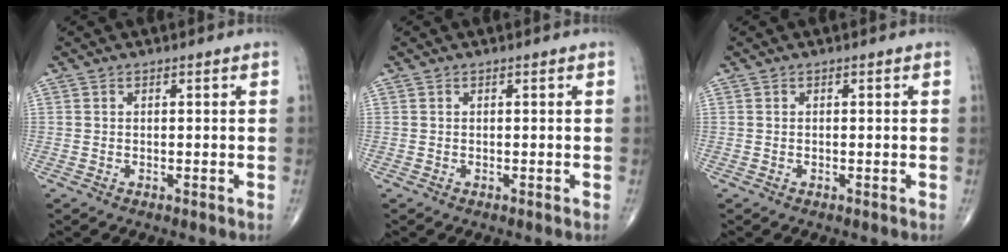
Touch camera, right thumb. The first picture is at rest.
{"total": 0.0}
{"total": 0.0}